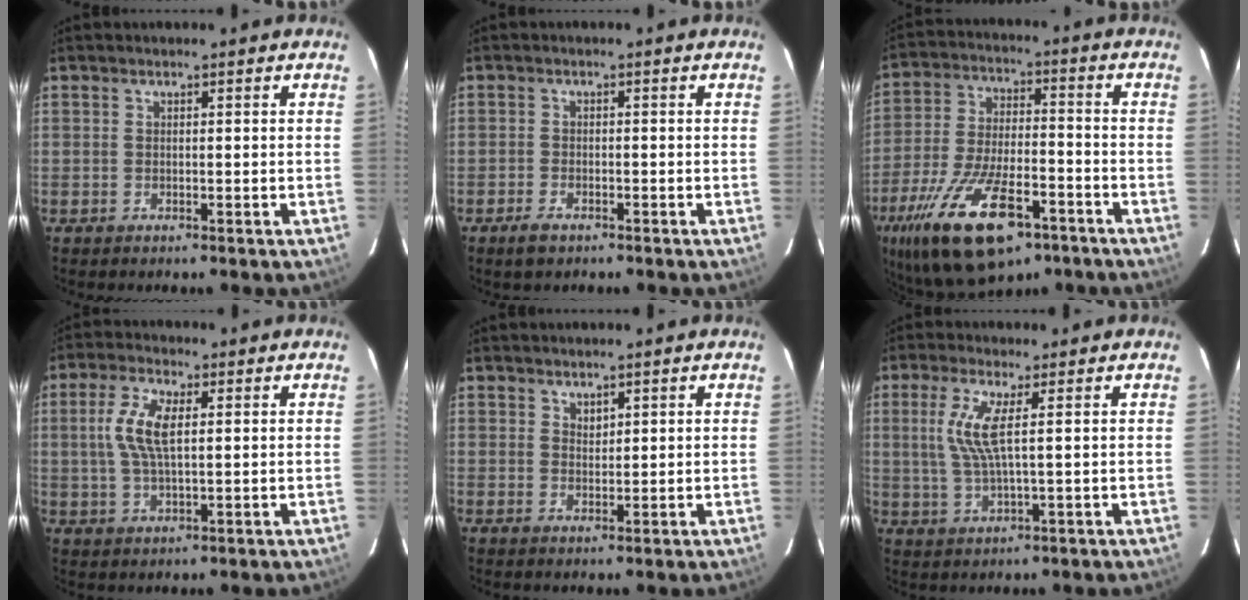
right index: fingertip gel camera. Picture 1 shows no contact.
{"total": 2.9, "force": [-2.1, 1.4, 1.5], "torque": [-0.039, -0.005, -0.040]}
{"total": 22.9, "force": [-13.4, 9.4, 16.0], "torque": [-0.328, -0.044, -0.221]}
{"total": 7.8, "force": [1.4, 2.9, 7.1], "torque": [-0.146, 0.008, 0.029]}
{"total": 1.4, "force": [1.1, 0.8, 0.4], "torque": [-0.004, 0.001, 0.021]}
{"total": 6.7, "force": [1.5, 0.7, 6.5], "torque": [-0.141, -0.003, 0.032]}